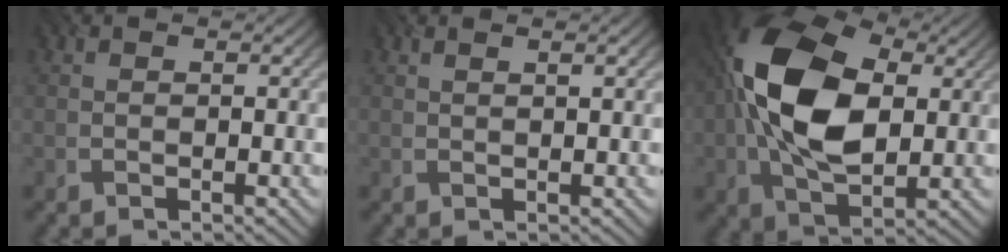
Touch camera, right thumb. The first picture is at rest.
{"total": 1.4, "force": [0.8, 0.1, 1.2], "torque": [-0.020, 0.007, 0.010]}
{"total": 16.4, "force": [1.6, 9.7, 13.1], "torque": [-0.278, 0.016, 0.022]}